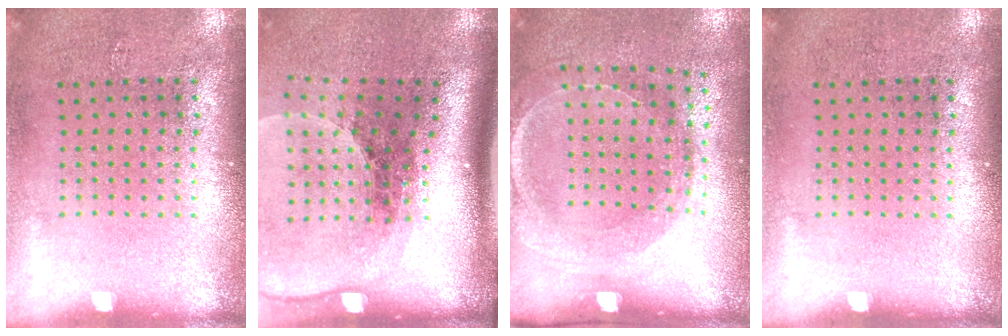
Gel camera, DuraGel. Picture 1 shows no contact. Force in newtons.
{"total": 2.6, "press": 1.8, "slide": 1.8}
{"total": 1.6, "press": 1.5, "slide": 0.6}
{"total": 0.0}